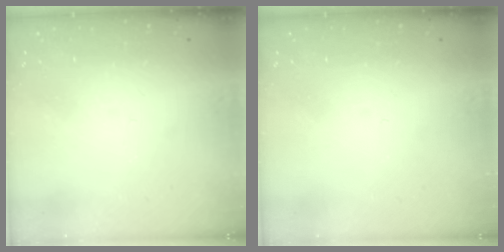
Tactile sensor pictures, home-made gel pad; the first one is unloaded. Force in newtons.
{"total": 0.0}